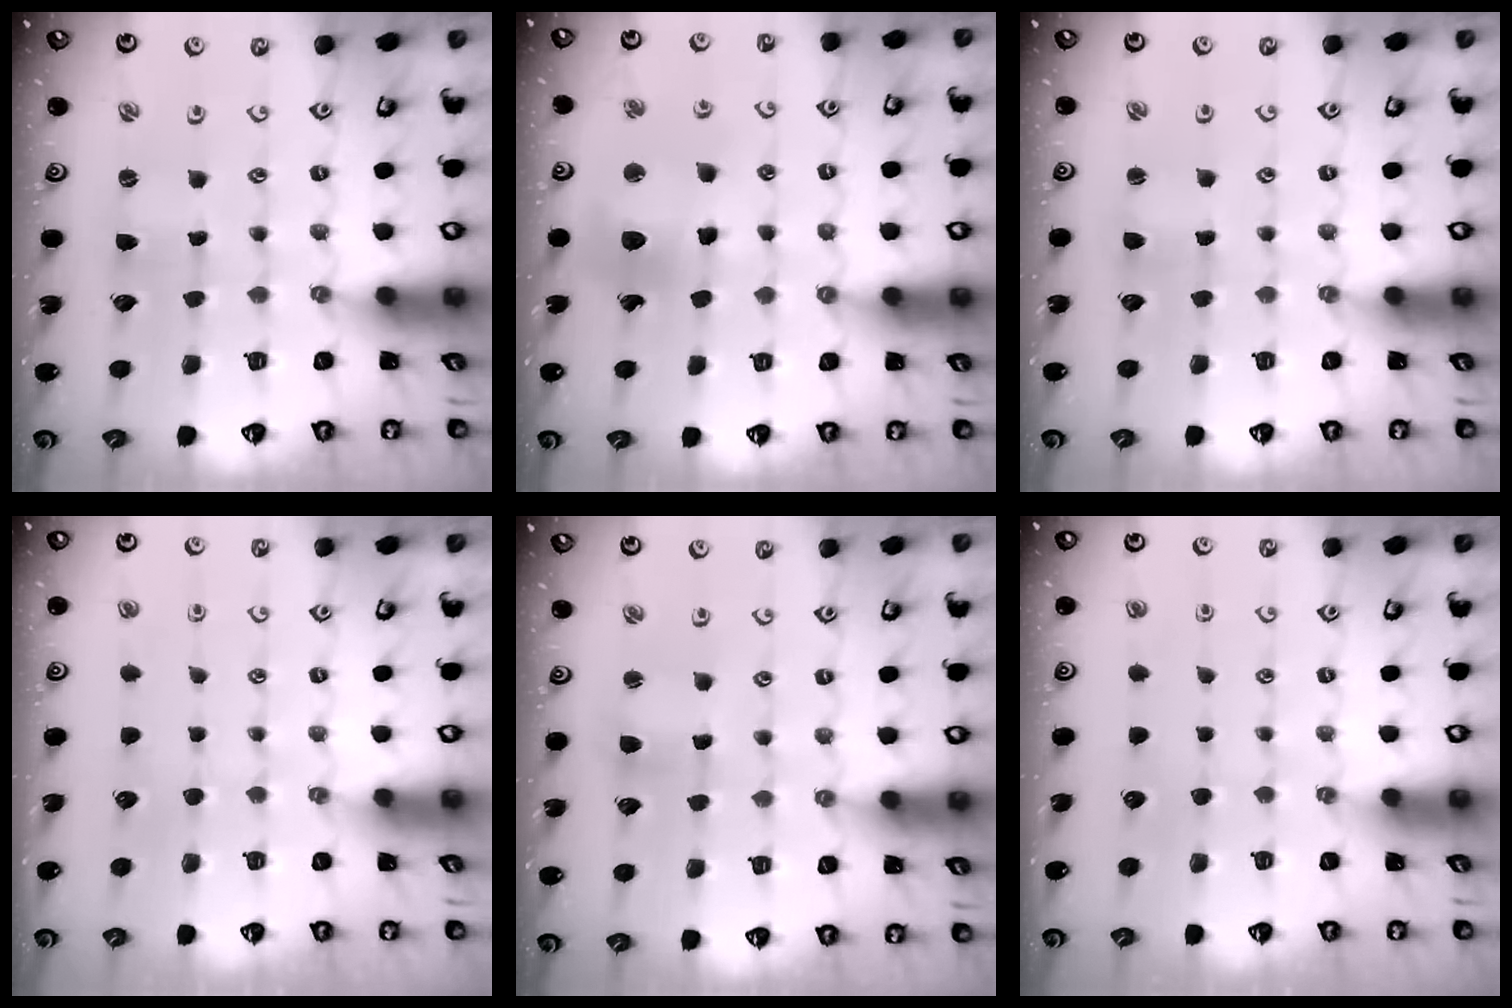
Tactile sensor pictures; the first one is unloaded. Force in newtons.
{"total": 11.8, "press": 11.8, "slide": 1.3}
{"total": 1.1, "press": 1.1, "slide": 0.1}
{"total": 0.0}
{"total": 2.5, "press": 2.5, "slide": 0.3}
{"total": 0.0}